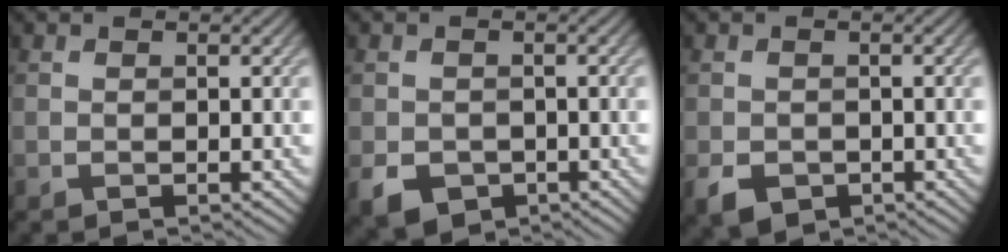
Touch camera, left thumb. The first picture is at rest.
{"total": 4.0, "force": [-1.8, 3.2, 1.7], "torque": [-0.037, -0.017, -0.035]}
{"total": 3.3, "force": [-1.5, 2.5, 1.4], "torque": [-0.033, -0.015, -0.030]}